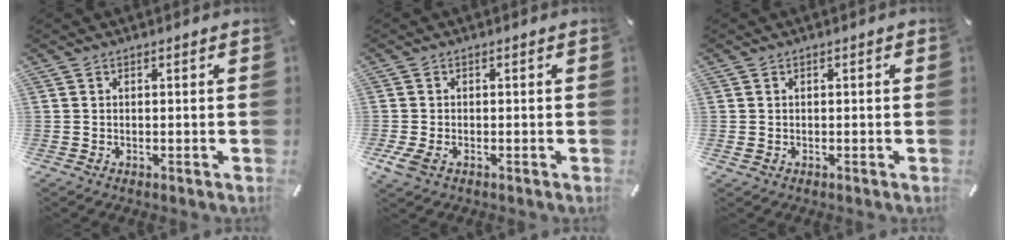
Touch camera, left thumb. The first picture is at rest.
{"total": 2.7, "force": [-1.1, 1.5, 1.9], "torque": [-0.050, -0.004, -0.023]}
{"total": 0.8, "force": [-0.1, 0.6, 0.6], "torque": [-0.010, 0.002, -0.003]}